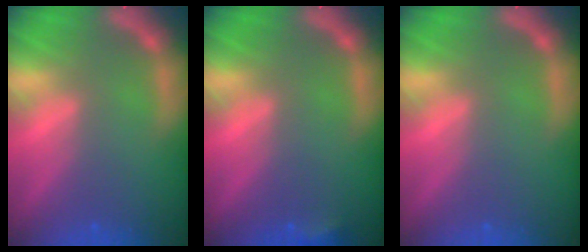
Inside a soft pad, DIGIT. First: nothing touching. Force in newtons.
{"total": 1.4}
{"total": 0.0}